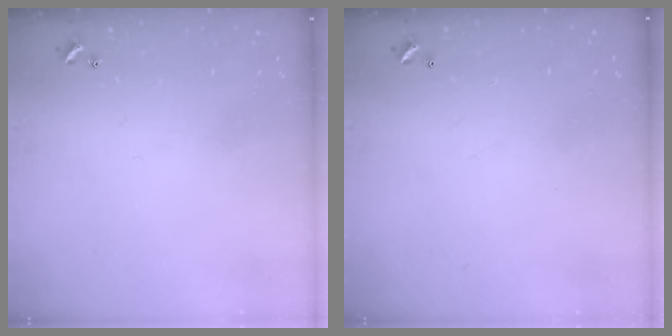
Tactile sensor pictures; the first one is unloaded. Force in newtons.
{"total": 2.9, "press": 2.9, "slide": 0.1}